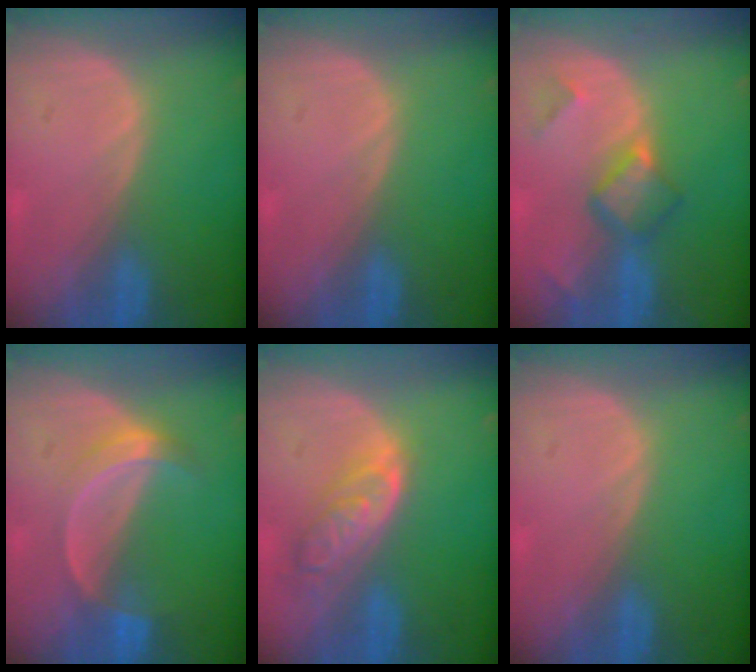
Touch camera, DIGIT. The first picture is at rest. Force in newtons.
{"total": 0.0}
{"total": 5.6, "press": 4.9, "slide": 2.7}
{"total": 5.2, "press": 4.7, "slide": 2.2}
{"total": 6.3, "press": 5.7, "slide": 2.7}
{"total": 0.0}